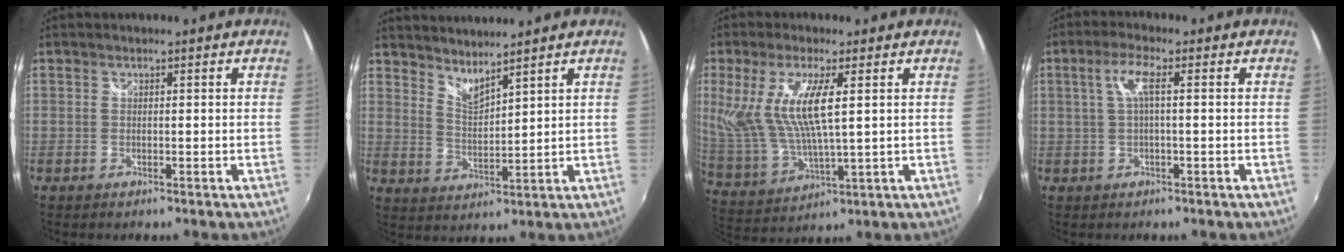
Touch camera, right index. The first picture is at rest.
{"total": 5.3, "force": [4.9, 0.2, 1.9], "torque": [-0.032, -0.011, 0.086]}
{"total": 13.3, "force": [3.8, 3.4, 12.3], "torque": [-0.239, -0.012, 0.091]}
{"total": 4.0, "force": [0.4, 0.4, 4.0], "torque": [-0.078, 0.006, 0.011]}